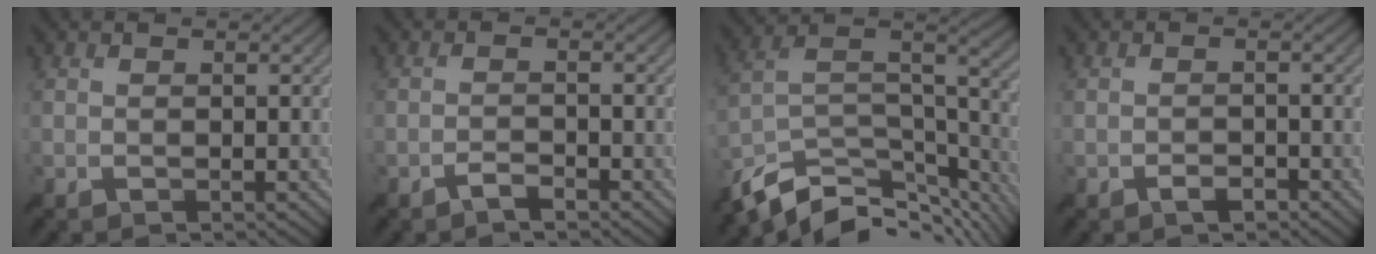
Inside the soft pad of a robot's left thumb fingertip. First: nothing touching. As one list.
[{"total": 1.8, "force": [-1.5, 0.4, 1.0], "torque": [-0.021, 0.004, -0.031]}, {"total": 13.3, "force": [-9.6, 5.3, 7.5], "torque": [-0.180, -0.007, -0.159]}, {"total": 1.7, "force": [-1.2, 0.8, 1.0], "torque": [-0.016, 0.001, -0.023]}]